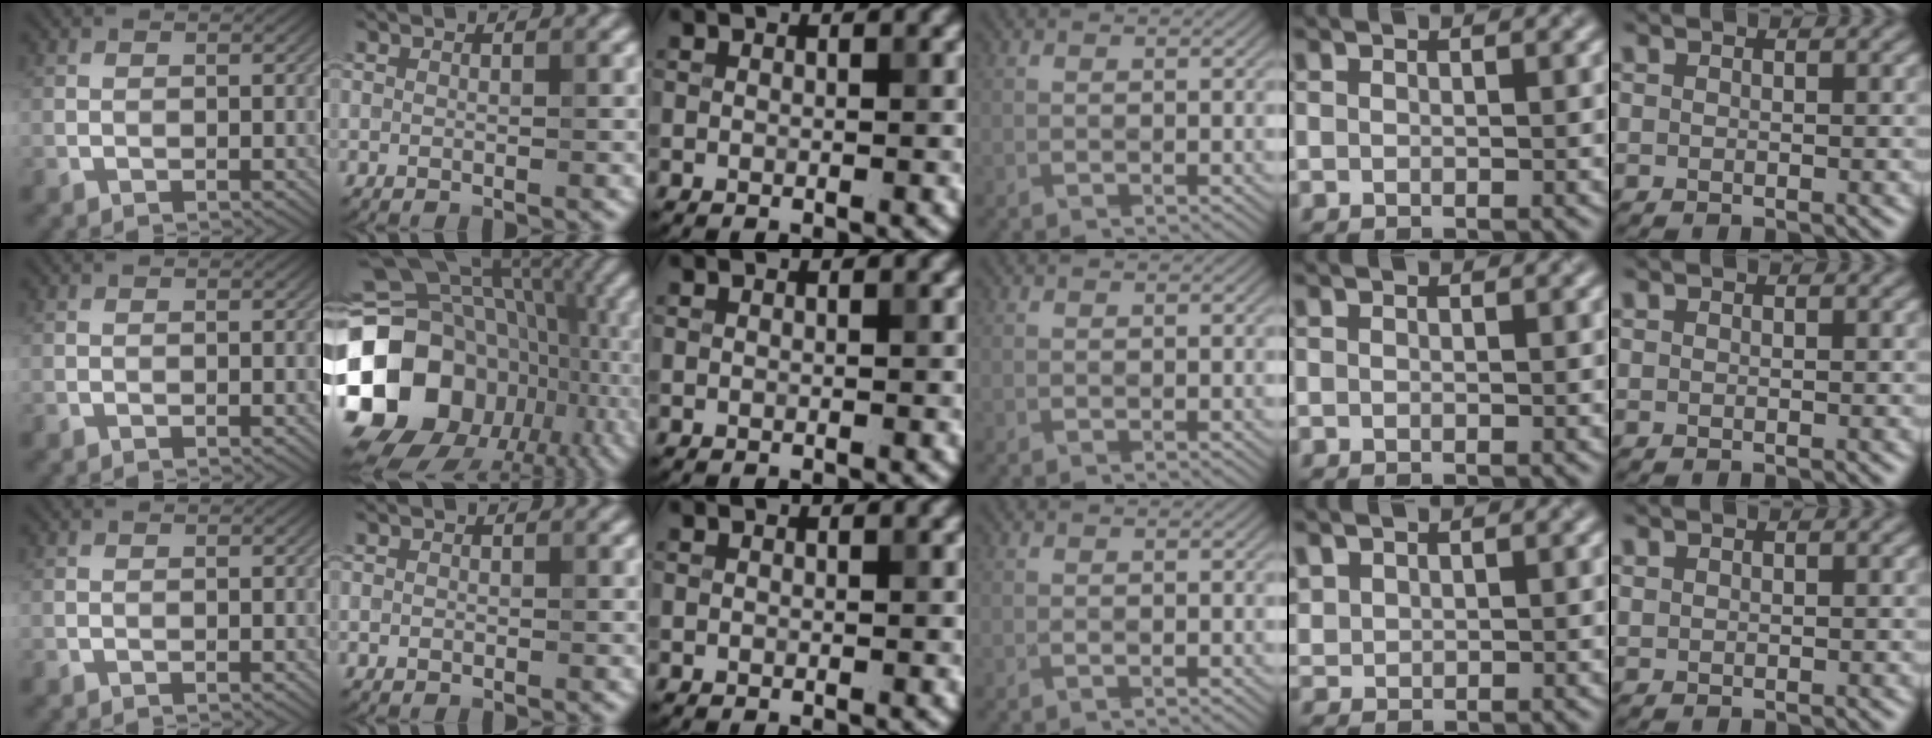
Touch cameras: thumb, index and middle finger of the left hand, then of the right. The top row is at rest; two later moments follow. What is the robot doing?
{"motion": "fold", "object": "aluminum foil"}